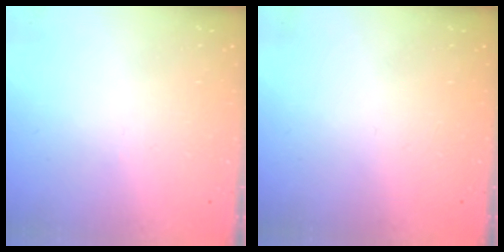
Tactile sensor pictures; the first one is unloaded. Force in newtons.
{"total": 0.0}